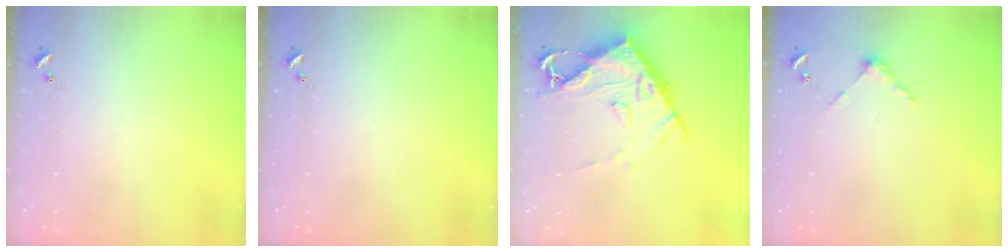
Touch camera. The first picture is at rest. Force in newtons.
{"total": 0.0}
{"total": 14.6, "press": 14.6, "slide": 1.5}
{"total": 3.9, "press": 3.9, "slide": 0.2}